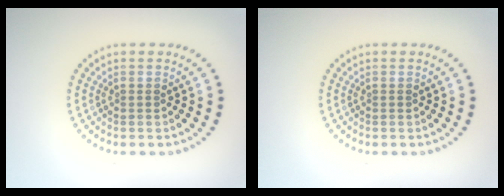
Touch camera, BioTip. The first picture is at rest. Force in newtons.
{"total": 0.0}